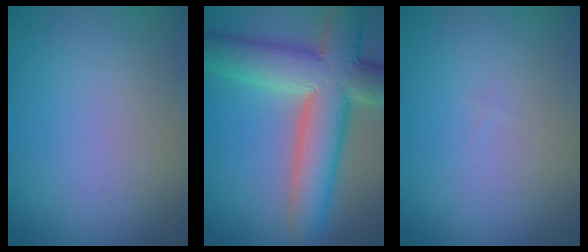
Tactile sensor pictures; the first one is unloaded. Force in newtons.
{"total": 11.0, "press": 11.0, "slide": 0.8}
{"total": 0.0}